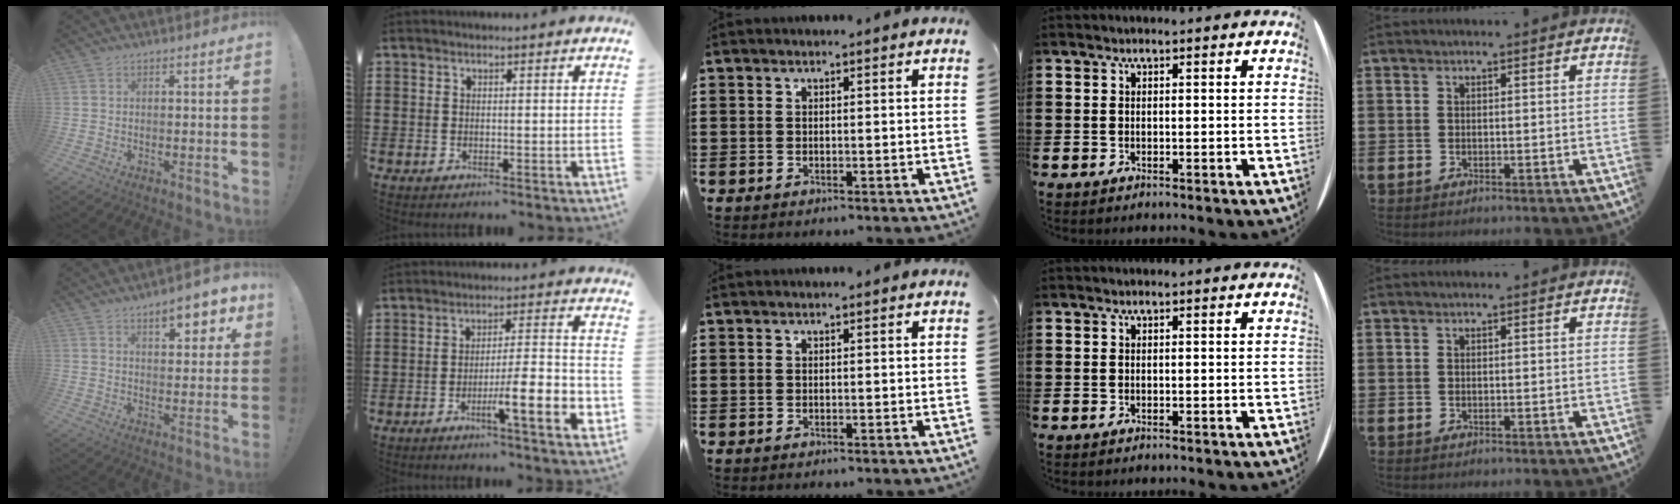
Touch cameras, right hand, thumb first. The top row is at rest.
{"thumb": {"total": 9.4, "force": [5.4, 3.3, 6.9], "torque": [-0.082, -0.029, 0.086]}, "index": {"total": 9.9, "force": [-3.8, 1.4, 9.1], "torque": [-0.151, -0.003, -0.065]}}